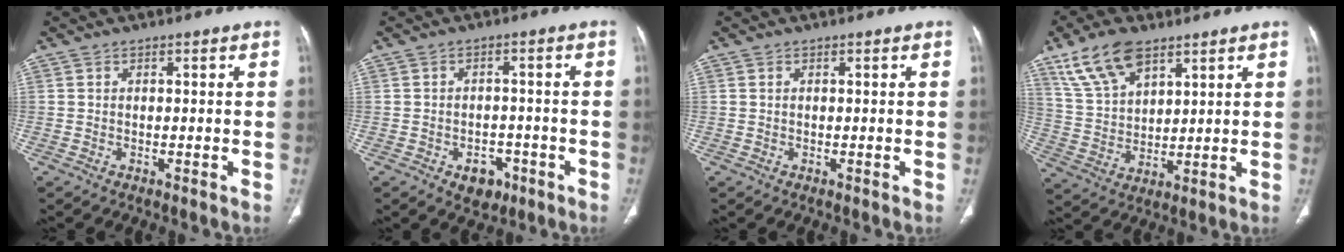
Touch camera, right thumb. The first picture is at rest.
{"total": 5.3, "force": [-2.6, 3.8, 2.6], "torque": [-0.013, 0.018, -0.029]}
{"total": 0.0}
{"total": 11.8, "force": [7.6, 5.7, 7.0], "torque": [-0.125, -0.022, 0.156]}